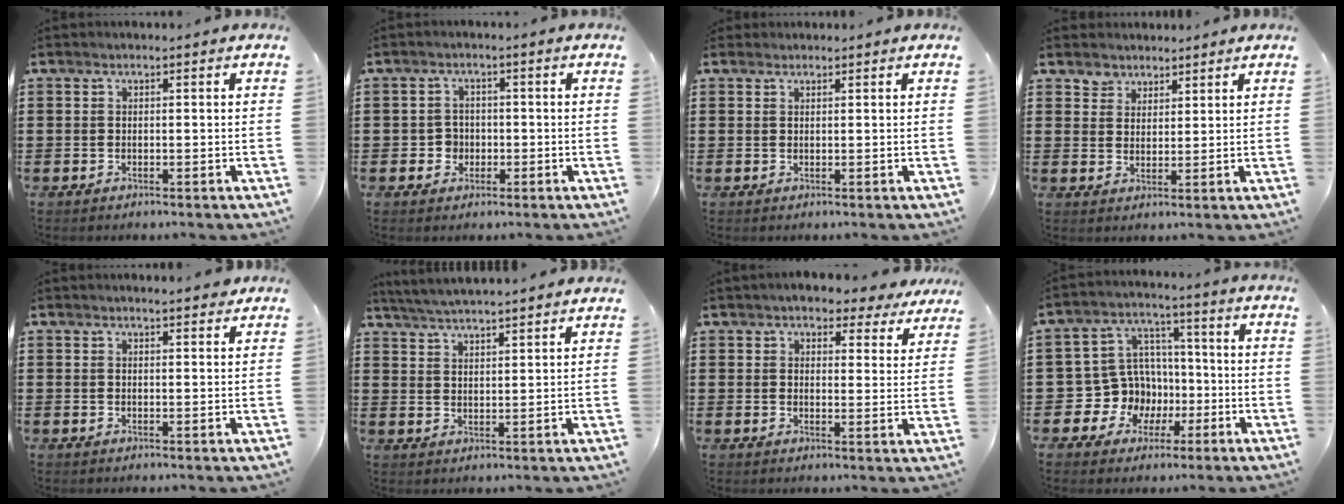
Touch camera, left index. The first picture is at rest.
{"total": 2.6, "force": [-0.6, 2.4, 0.8], "torque": [-0.025, 0.004, -0.016]}
{"total": 0.9, "force": [0.9, 0.2, 0.2], "torque": [-0.005, 0.001, 0.017]}
{"total": 3.5, "force": [2.7, 2.1, -0.5], "torque": [-0.007, 0.004, 0.053]}
{"total": 2.1, "force": [2.0, 0.1, 0.8], "torque": [-0.019, 0.001, 0.039]}
{"total": 4.2, "force": [4.1, -0.6, 0.8], "torque": [-0.029, -0.020, 0.072]}
{"total": 4.5, "force": [4.2, 1.2, 1.1], "torque": [-0.039, -0.010, 0.076]}
{"total": 9.4, "force": [-1.4, 9.0, 2.3], "torque": [-0.096, 0.005, -0.017]}